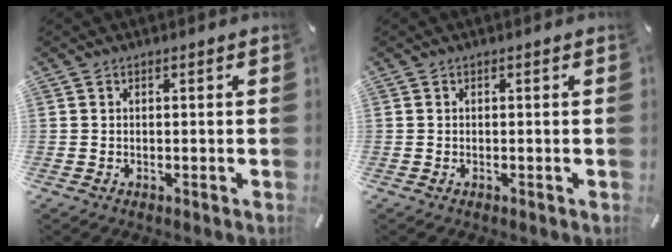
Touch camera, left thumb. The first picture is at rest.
{"total": 0.0}